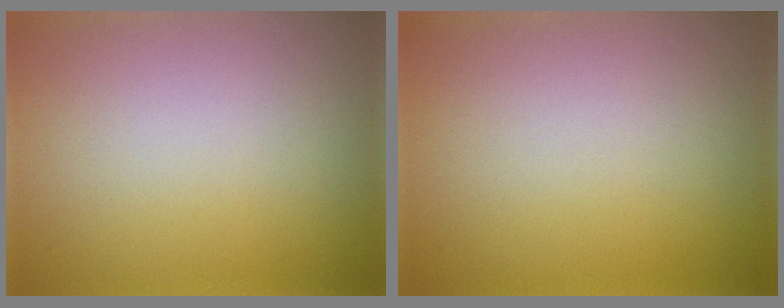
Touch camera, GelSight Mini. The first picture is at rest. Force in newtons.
{"total": 0.0}